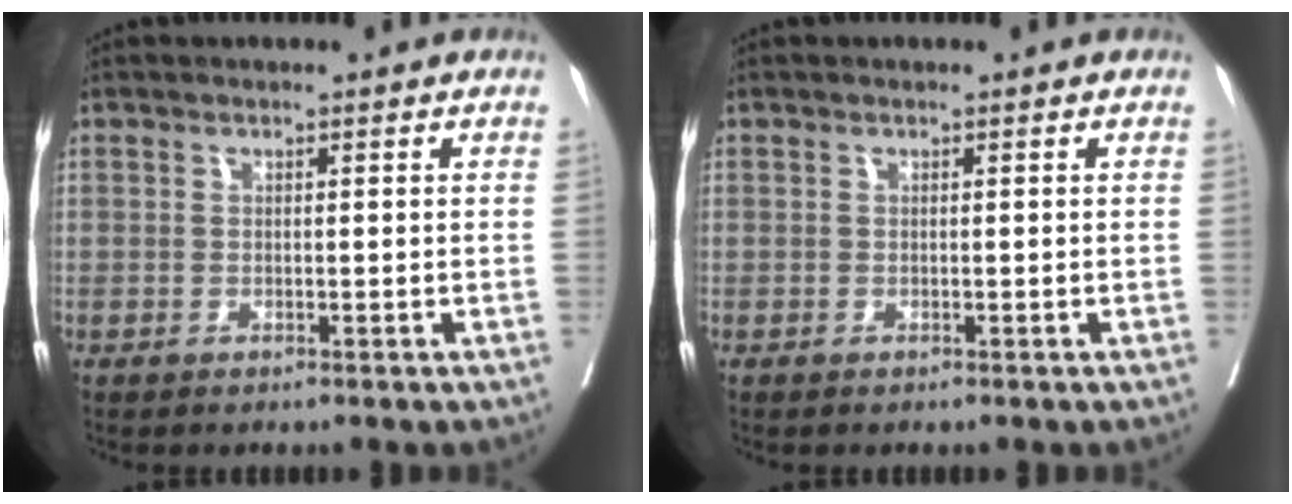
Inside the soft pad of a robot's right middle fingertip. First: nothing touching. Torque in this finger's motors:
{"motor_torque": [0.16, -0.13, 0.00, 0.01]}